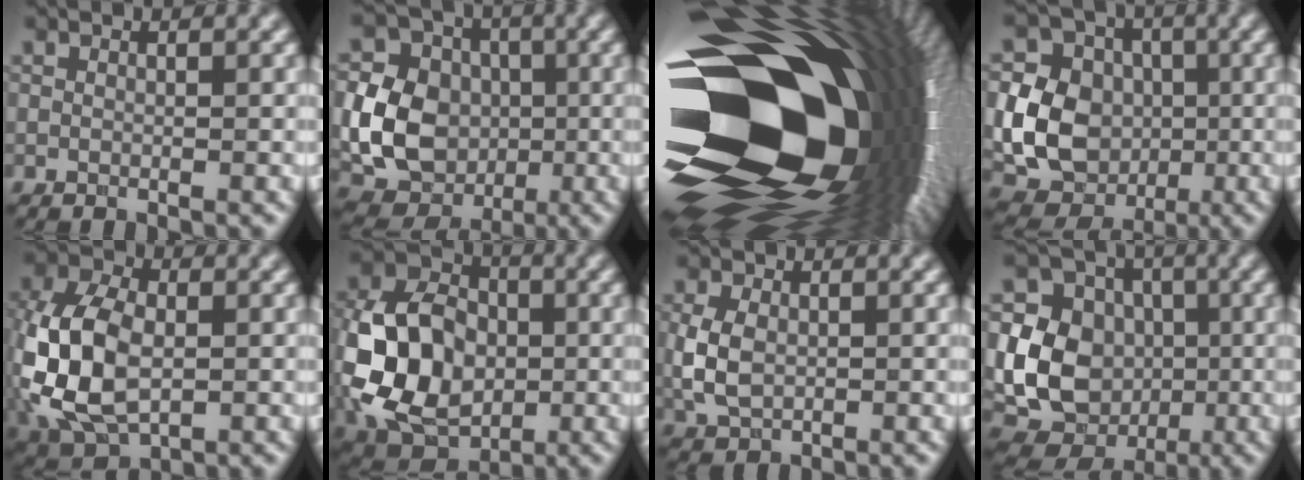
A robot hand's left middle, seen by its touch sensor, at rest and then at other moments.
{"total": 9.9, "force": [-1.4, 8.4, 5.0], "torque": [-0.089, -0.013, -0.029]}
{"total": 22.6, "force": [-4.6, 14.0, 17.2], "torque": [-0.287, 0.013, -0.077]}
{"total": 11.0, "force": [-1.4, 9.5, 5.2], "torque": [-0.101, -0.012, -0.031]}
{"total": 10.4, "force": [-1.7, 6.8, 7.6], "torque": [-0.186, -0.001, -0.037]}
{"total": 11.3, "force": [-1.8, 8.4, 7.2], "torque": [-0.152, 0.010, -0.040]}
{"total": 3.5, "force": [-0.2, 2.6, 2.4], "torque": [-0.063, 0.001, 0.003]}
{"total": 14.5, "force": [-1.7, 13.0, 6.2], "torque": [-0.149, 0.011, -0.032]}